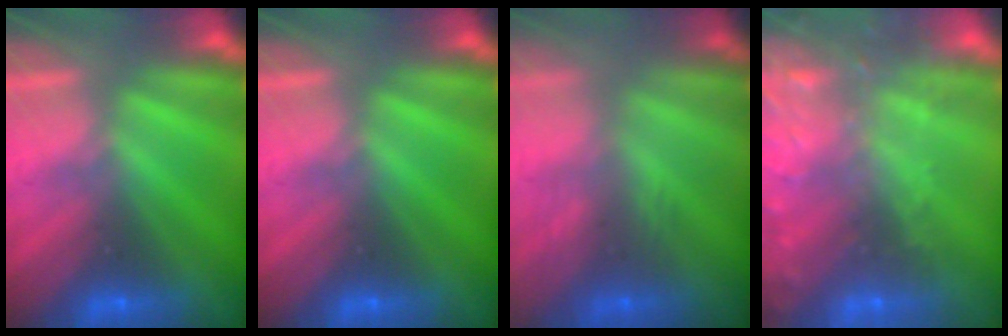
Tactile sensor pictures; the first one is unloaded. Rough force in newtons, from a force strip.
{"total": 0.0}
{"total": 2.9}
{"total": 6.5}